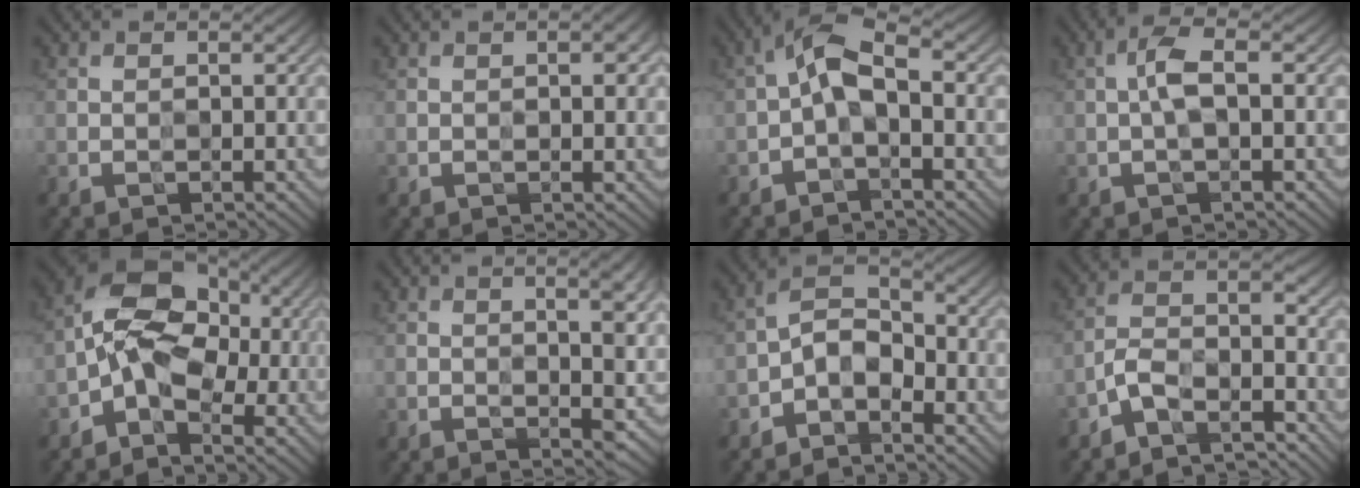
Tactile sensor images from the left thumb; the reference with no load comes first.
{"total": 1.7, "force": [0.4, 0.3, 1.7], "torque": [-0.025, 0.002, 0.006]}
{"total": 5.2, "force": [-0.7, 2.2, 4.6], "torque": [-0.090, 0.016, -0.026]}
{"total": 3.0, "force": [0.1, 0.7, 2.9], "torque": [-0.064, 0.012, -0.004]}
{"total": 7.8, "force": [-1.7, 5.1, 5.7], "torque": [-0.104, 0.019, -0.054]}
{"total": 5.8, "force": [1.5, 1.3, 5.5], "torque": [-0.078, 0.002, 0.025]}
{"total": 5.2, "force": [-2.8, 2.7, 3.4], "torque": [-0.061, 0.015, -0.069]}
{"total": 5.1, "force": [-3.8, 2.0, 2.8], "torque": [-0.056, 0.002, -0.083]}